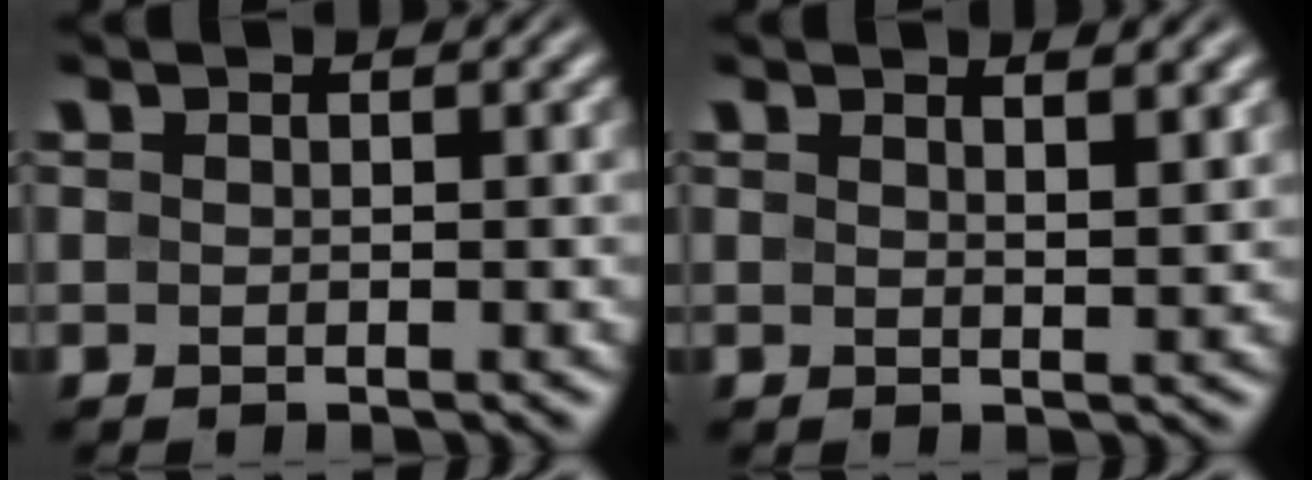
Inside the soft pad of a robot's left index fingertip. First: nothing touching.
{"total": 1.7, "force": [1.3, 0.4, 0.9], "torque": [-0.003, 0.001, 0.016]}